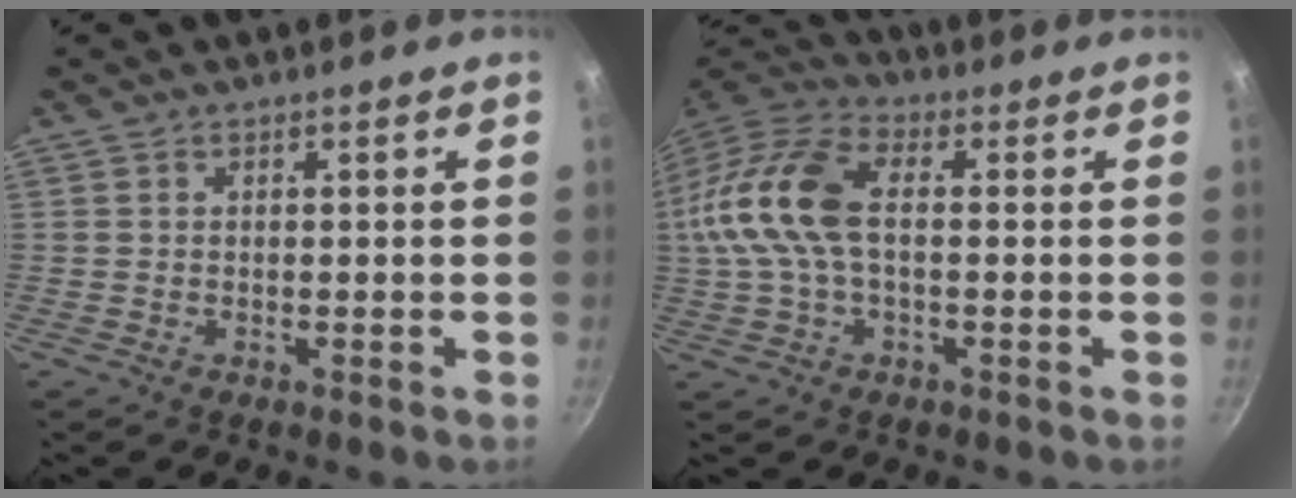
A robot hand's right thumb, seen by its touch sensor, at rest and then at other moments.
{"total": 15.6, "force": [0.8, 8.6, 13.0], "torque": [-0.266, 0.030, -0.003]}